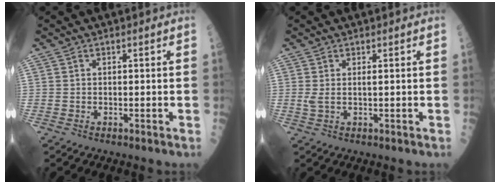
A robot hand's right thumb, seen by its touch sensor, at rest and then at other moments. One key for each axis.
{"total": 1.9, "fx": 0.4, "fy": 0.5, "fz": 1.8, "tx": -0.046, "ty": 0.005, "tz": 0.014}